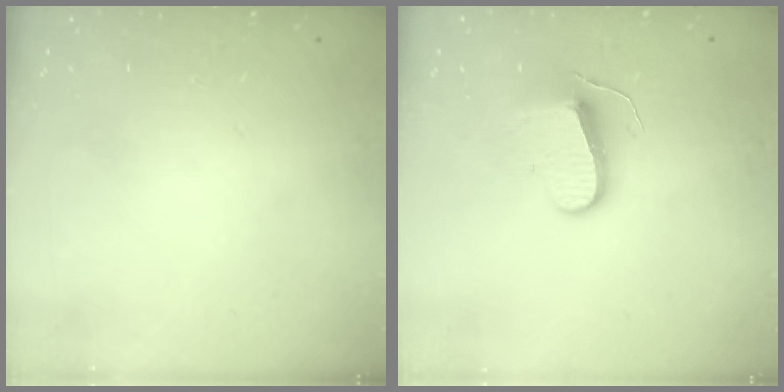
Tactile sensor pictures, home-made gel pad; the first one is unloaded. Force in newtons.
{"total": 9.3, "press": 9.3, "slide": 0.6}